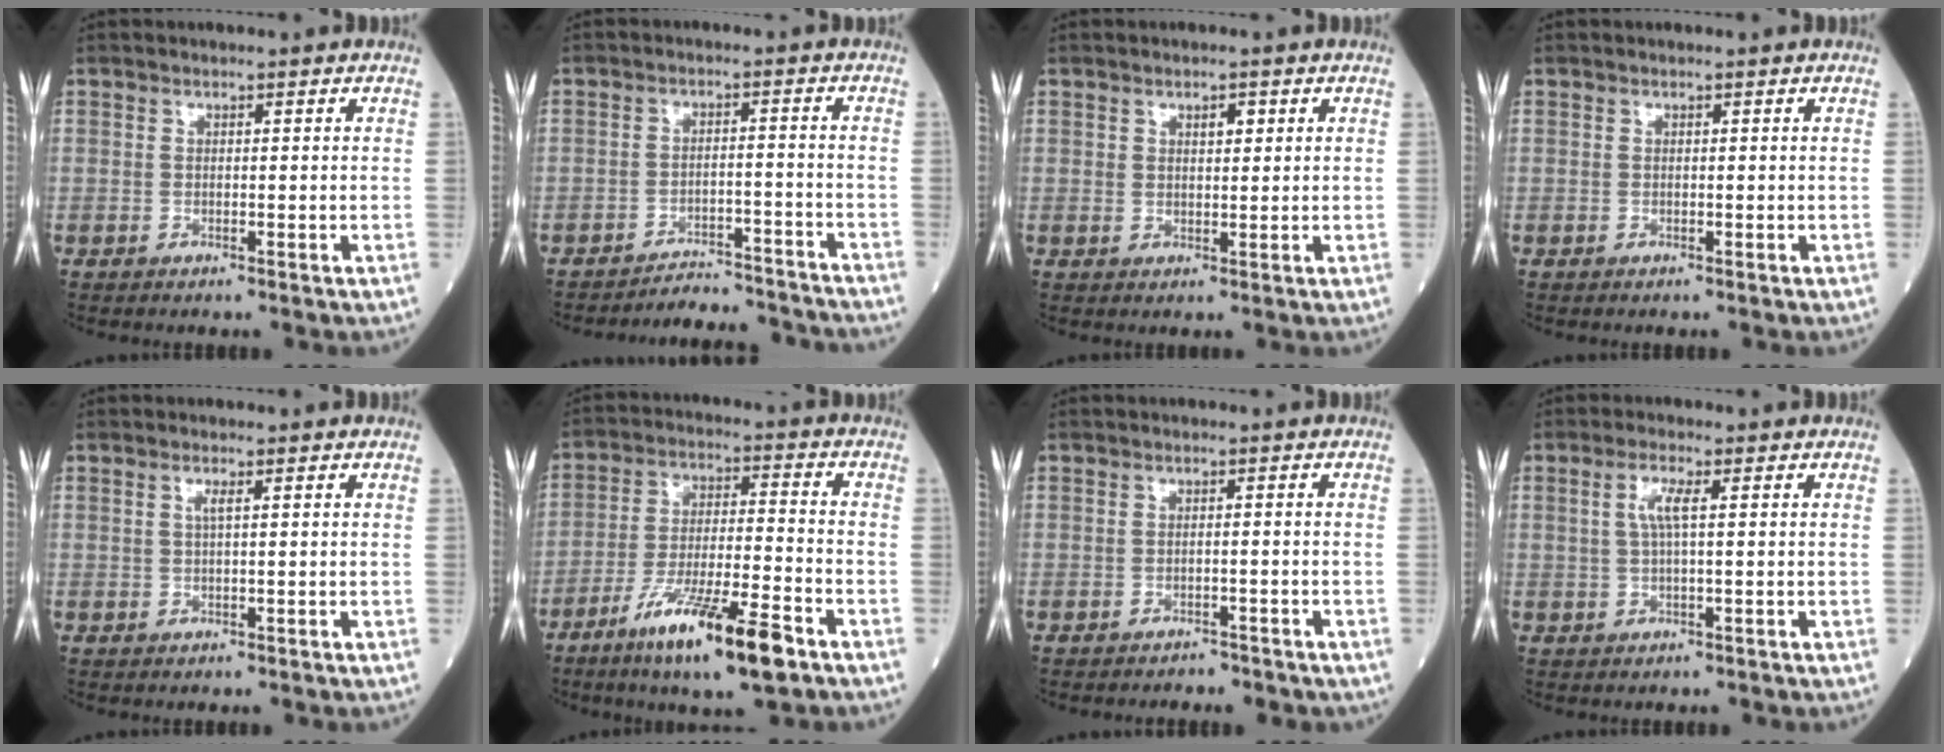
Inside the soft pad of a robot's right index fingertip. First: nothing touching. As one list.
[{"total": 9.0, "force": [-9.0, 0.5, 0.5], "torque": [0.001, 0.011, -0.124]}, {"total": 1.1, "force": [0.6, 0.6, 0.8], "torque": [-0.012, 0.000, 0.010]}, {"total": 0.0}, {"total": 1.1, "force": [0.3, -0.1, 1.0], "torque": [-0.025, 0.002, 0.005]}, {"total": 14.2, "force": [-8.6, 1.3, 11.3], "torque": [-0.204, -0.029, -0.149]}, {"total": 3.3, "force": [-3.0, 1.3, 0.8], "torque": [-0.014, 0.000, -0.033]}, {"total": 3.0, "force": [0.7, 0.2, 3.0], "torque": [-0.066, 0.006, 0.015]}]